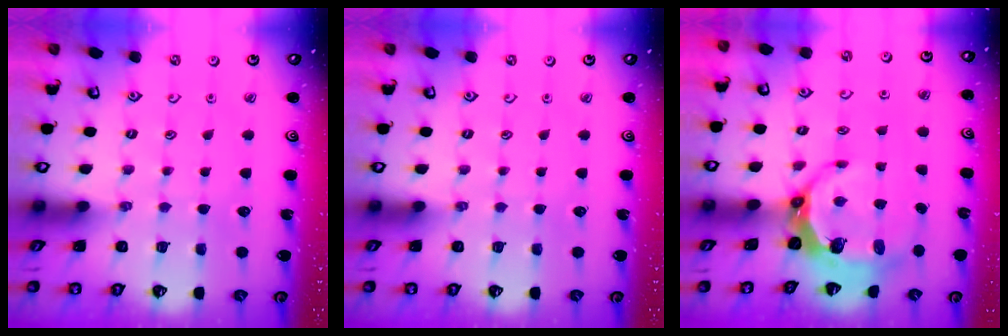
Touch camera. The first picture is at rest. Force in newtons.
{"total": 0.0}
{"total": 8.1, "press": 7.0, "slide": 4.1}